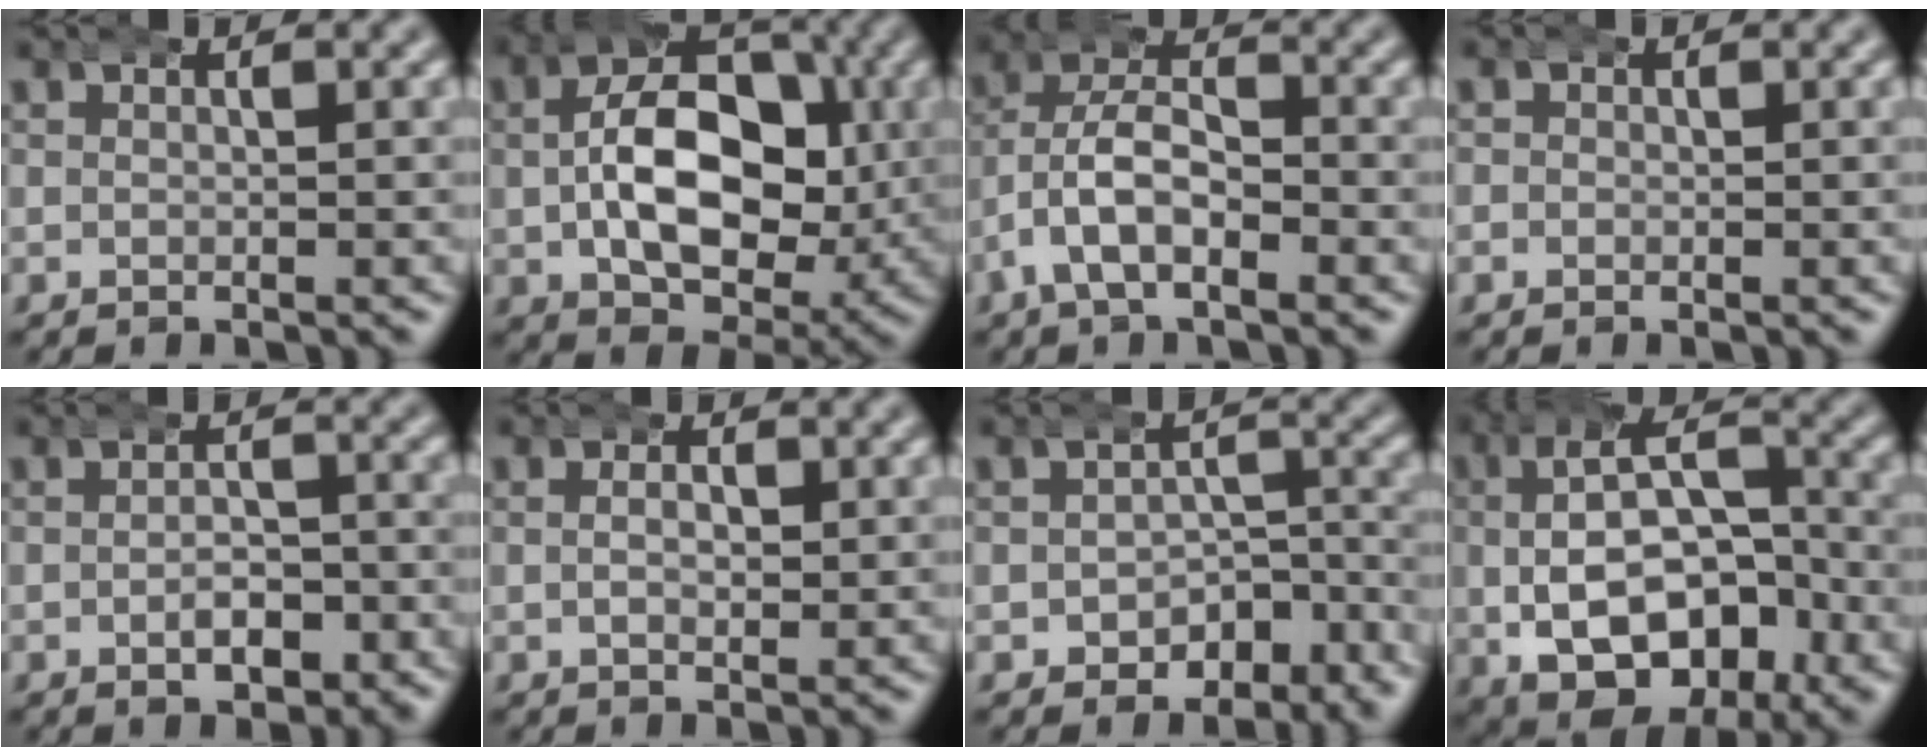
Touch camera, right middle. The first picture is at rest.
{"total": 11.7, "force": [0.5, 7.8, 8.8], "torque": [-0.126, -0.011, 0.009]}
{"total": 4.2, "force": [-0.3, 3.0, 2.9], "torque": [-0.049, -0.007, -0.013]}
{"total": 0.5, "force": [-0.2, 0.5, 0.0], "torque": [-0.004, -0.002, -0.005]}
{"total": 3.5, "force": [-1.7, 2.1, 2.3], "torque": [-0.022, -0.001, -0.032]}
{"total": 2.5, "force": [0.3, 1.3, 2.2], "torque": [-0.017, 0.008, -0.002]}
{"total": 4.9, "force": [-3.4, 3.1, 1.8], "torque": [-0.017, -0.008, -0.049]}
{"total": 12.2, "force": [-1.2, 8.3, 8.9], "torque": [-0.147, -0.024, -0.011]}